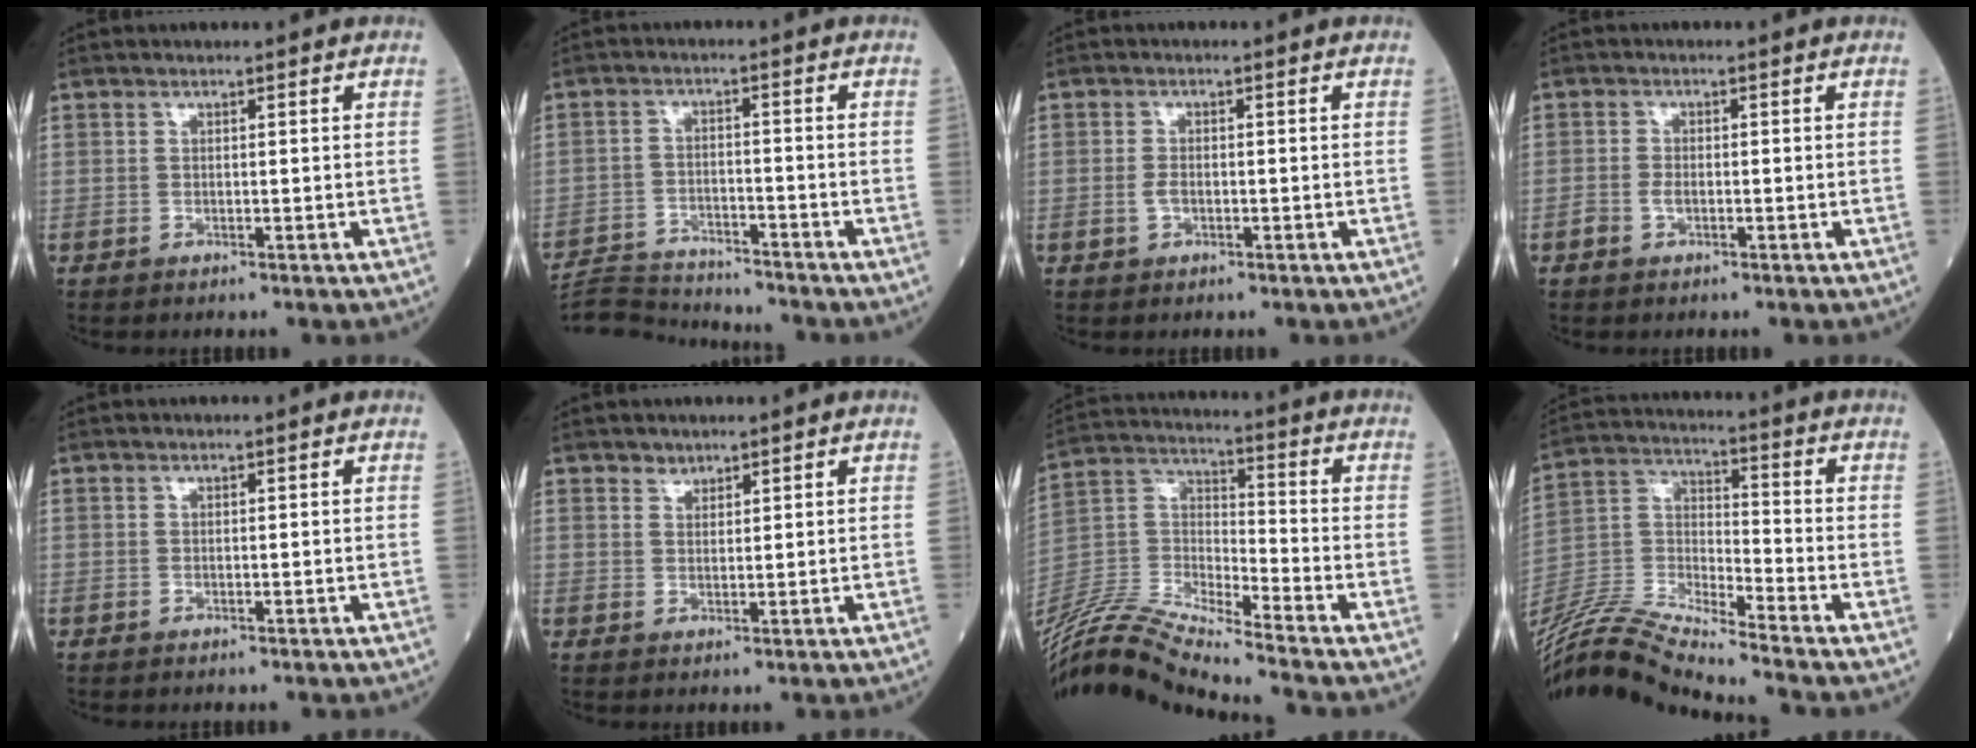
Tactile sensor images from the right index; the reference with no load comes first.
{"total": 8.8, "force": [-8.8, -0.2, 0.5], "torque": [-0.011, 0.000, -0.153]}
{"total": 1.6, "force": [-0.5, 1.0, 1.2], "torque": [-0.026, 0.001, -0.008]}
{"total": 1.5, "force": [-0.6, 0.9, 1.1], "torque": [-0.022, 0.003, -0.012]}
{"total": 0.0}
{"total": 1.3, "force": [1.3, 0.3, 0.0], "torque": [0.005, -0.006, 0.018]}
{"total": 14.9, "force": [-13.9, -1.4, 5.1], "torque": [-0.112, 0.016, -0.271]}
{"total": 14.2, "force": [-13.5, -1.6, 4.1], "torque": [-0.091, 0.014, -0.263]}